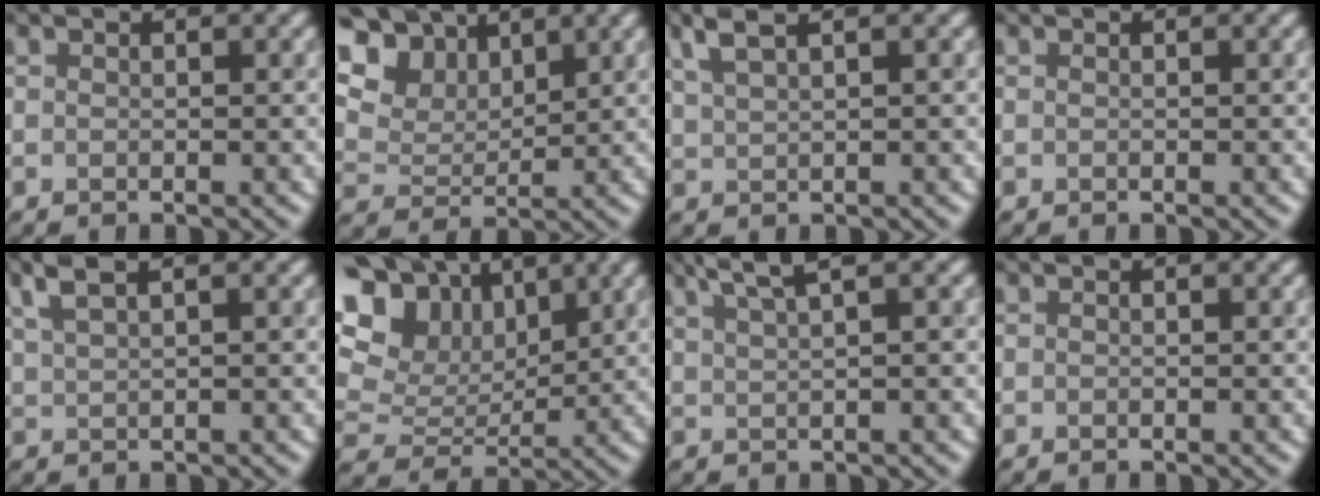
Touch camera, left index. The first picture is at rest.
{"total": 9.6, "force": [6.5, 5.7, 4.3], "torque": [-0.110, 0.011, 0.112]}
{"total": 2.7, "force": [2.0, 0.5, 1.8], "torque": [-0.028, 0.012, 0.039]}
{"total": 0.0}
{"total": 2.6, "force": [1.9, 0.5, 1.7], "torque": [-0.029, 0.012, 0.039]}
{"total": 14.3, "force": [6.4, 10.4, 7.3], "torque": [-0.173, 0.040, 0.111]}
{"total": 3.1, "force": [2.4, 0.2, 1.9], "torque": [-0.023, 0.012, 0.041]}
{"total": 0.0}